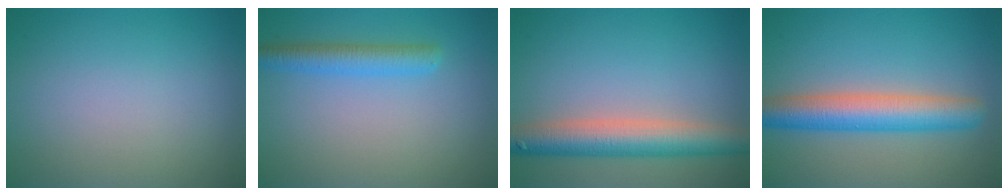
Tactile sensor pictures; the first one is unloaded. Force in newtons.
{"total": 2.9, "press": 2.9, "slide": 0.2}
{"total": 6.1, "press": 6.1, "slide": 0.3}
{"total": 5.9, "press": 5.9, "slide": 0.1}